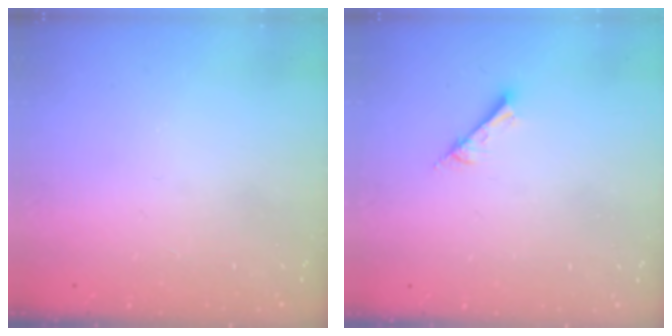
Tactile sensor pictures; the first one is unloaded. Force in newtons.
{"total": 2.6, "press": 2.6, "slide": 0.1}